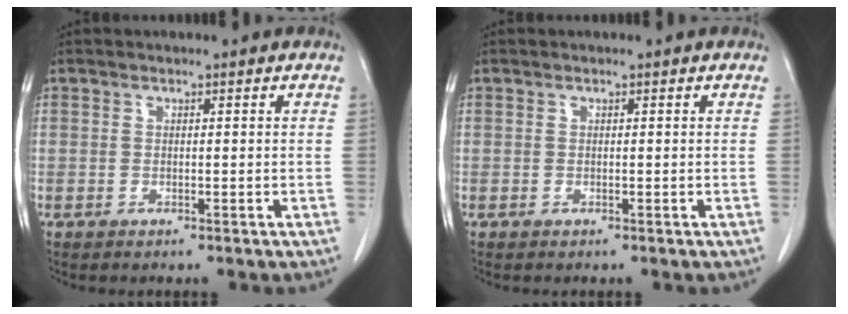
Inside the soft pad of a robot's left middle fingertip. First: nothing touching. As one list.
[{"total": 0.0}]